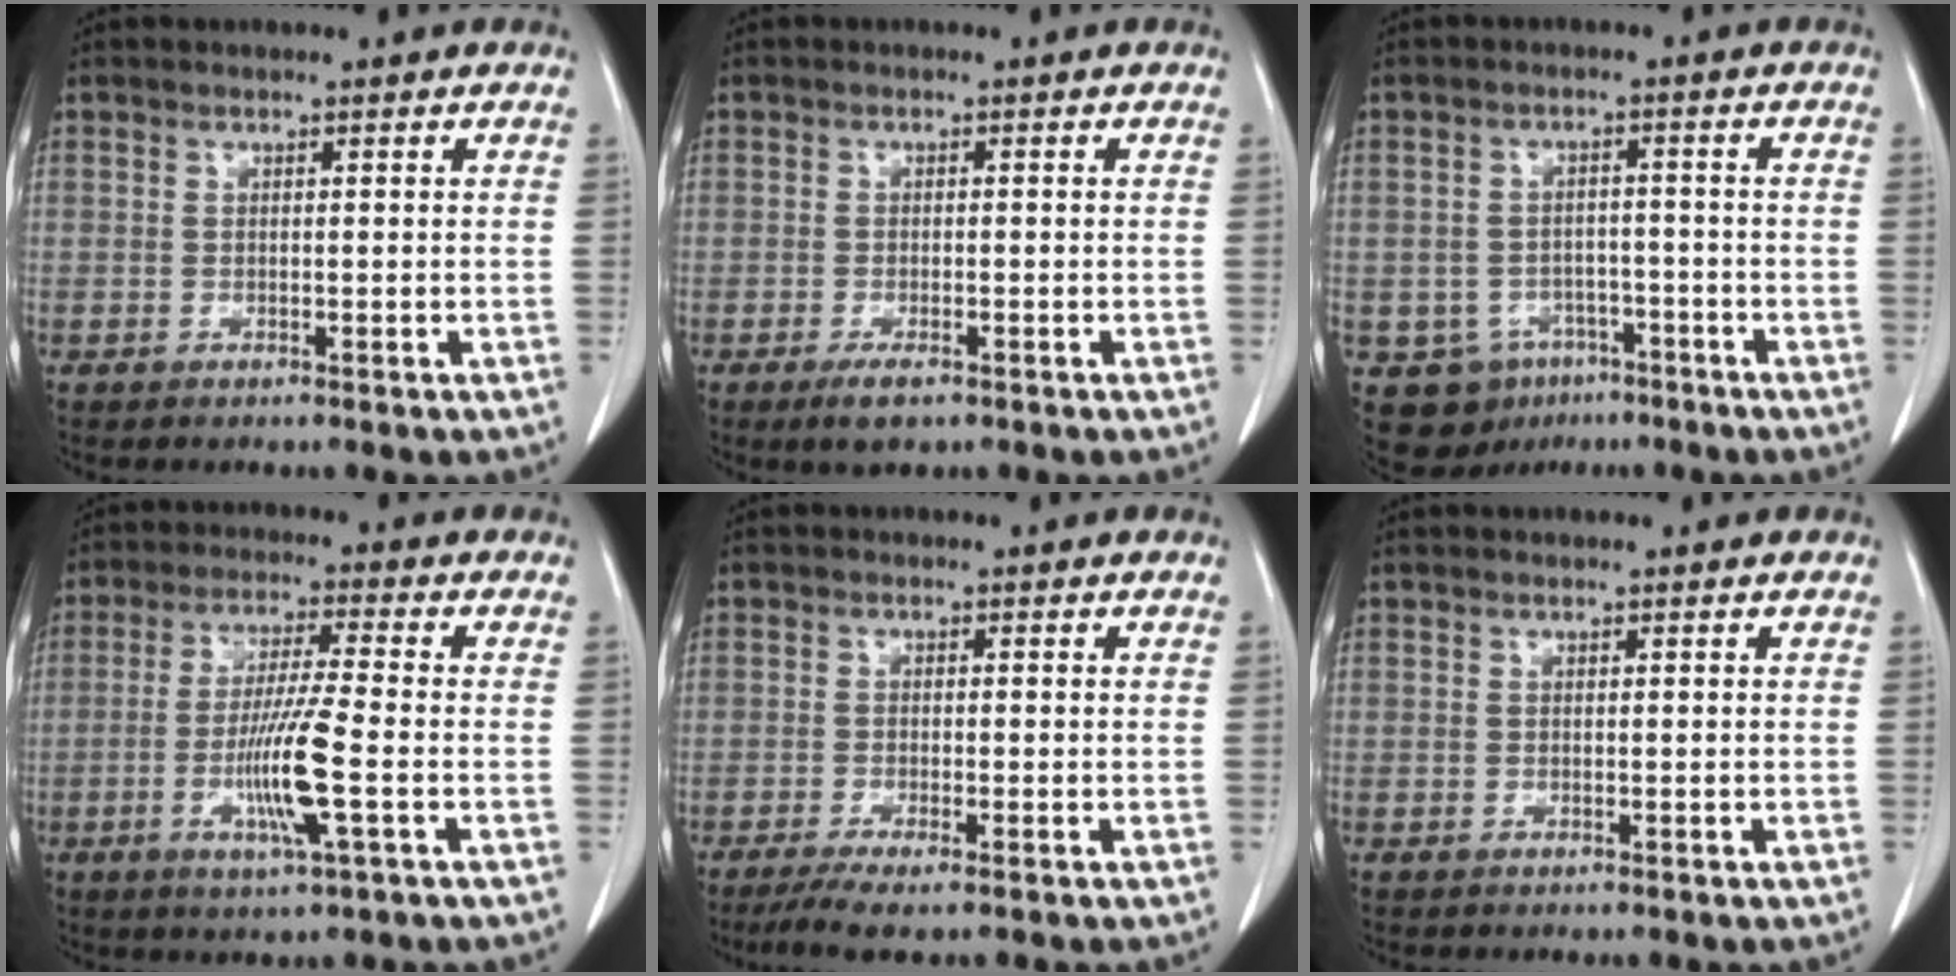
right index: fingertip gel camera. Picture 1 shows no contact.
{"total": 2.9, "force": [-1.8, 1.1, 2.0], "torque": [-0.039, -0.003, -0.027]}
{"total": 8.0, "force": [-4.2, 6.5, 2.1], "torque": [-0.040, 0.010, -0.052]}
{"total": 9.4, "force": [-2.6, -0.3, 9.0], "torque": [-0.174, -0.013, -0.051]}
{"total": 3.5, "force": [-2.4, 0.1, 2.6], "torque": [-0.049, -0.010, -0.044]}
{"total": 0.0}